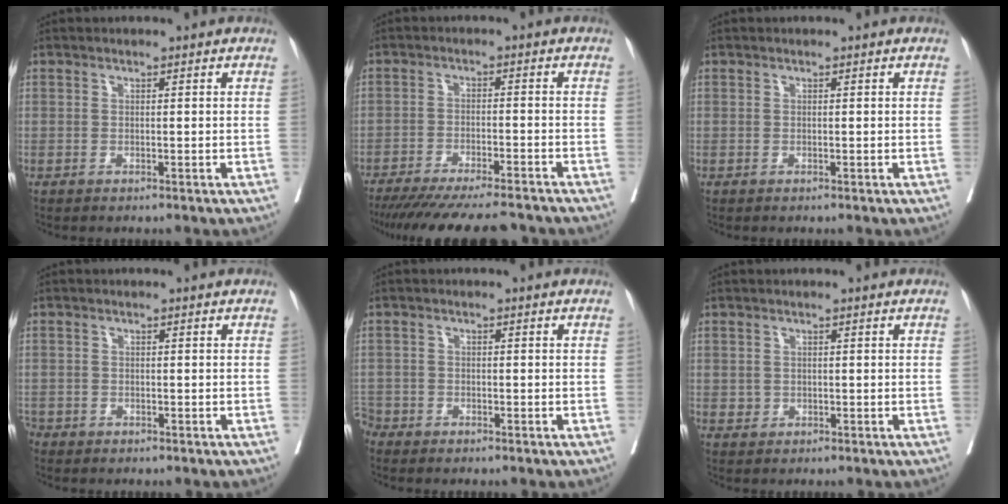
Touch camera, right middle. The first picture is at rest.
{"total": 17.7, "force": [-15.8, 1.8, 7.6], "torque": [-0.120, -0.038, -0.222]}
{"total": 0.0}
{"total": 2.2, "force": [-1.5, 1.6, 0.1], "torque": [-0.008, 0.005, -0.033]}
{"total": 3.1, "force": [-2.5, 1.7, 0.2], "torque": [-0.005, 0.003, -0.051]}
{"total": 0.9, "force": [-0.1, 0.9, 0.2], "torque": [0.000, 0.002, 0.000]}